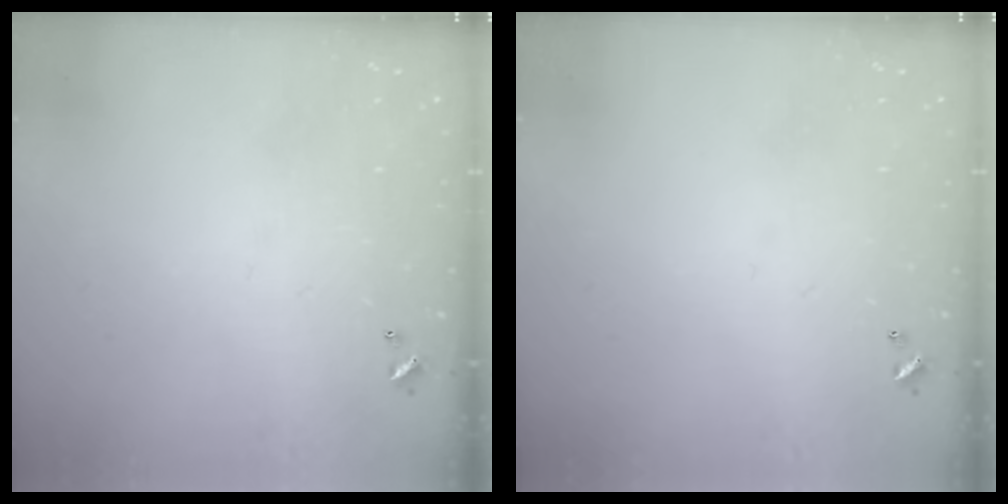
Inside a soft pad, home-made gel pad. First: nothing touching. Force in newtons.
{"total": 0.0}